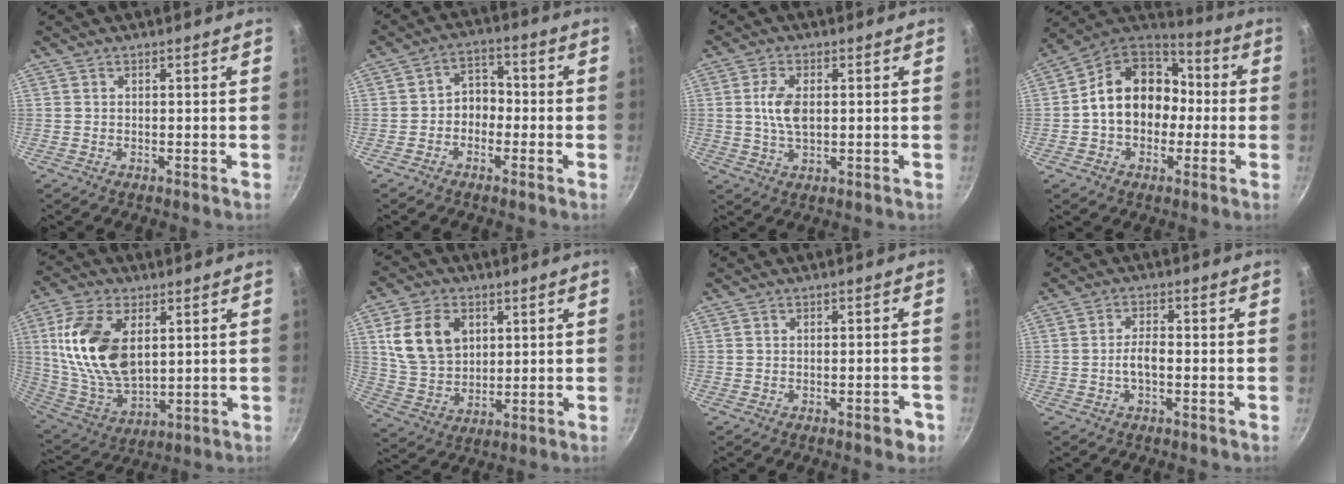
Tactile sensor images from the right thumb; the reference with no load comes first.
{"total": 5.3, "force": [-1.4, 4.2, 3.0], "torque": [-0.006, 0.030, -0.034]}
{"total": 6.4, "force": [0.7, 3.5, 5.3], "torque": [-0.100, 0.001, 0.011]}
{"total": 16.7, "force": [-0.5, 13.2, 10.3], "torque": [-0.129, 0.050, -0.020]}
{"total": 17.9, "force": [4.3, 10.3, 14.0], "torque": [-0.259, -0.018, 0.095]}
{"total": 13.2, "force": [3.9, 9.7, 8.1], "torque": [-0.132, -0.013, 0.081]}
{"total": 3.0, "force": [-1.6, 1.2, 2.2], "torque": [-0.021, 0.014, -0.015]}
{"total": 3.6, "force": [-1.0, 1.5, 3.1], "torque": [-0.056, 0.019, -0.020]}